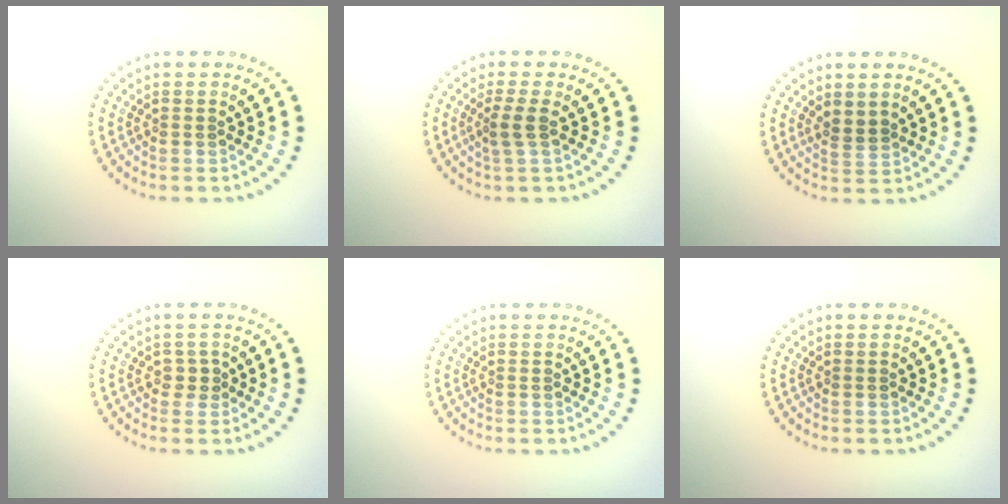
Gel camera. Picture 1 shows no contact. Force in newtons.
{"total": 1.6, "press": 1.2, "slide": 1.0}
{"total": 1.2, "press": 1.0, "slide": 0.8}
{"total": 1.1, "press": 0.9, "slide": 0.6}
{"total": 0.0}
{"total": 0.0}